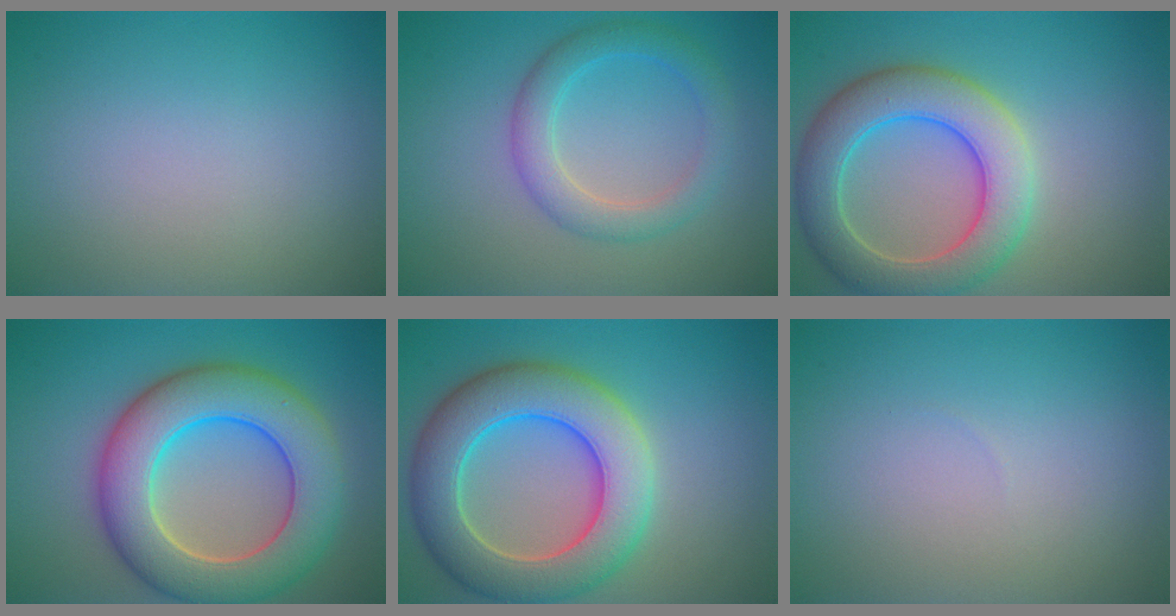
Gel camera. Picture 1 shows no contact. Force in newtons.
{"total": 3.5, "press": 3.5, "slide": 0.2}
{"total": 7.5, "press": 7.5, "slide": 0.7}
{"total": 10.2, "press": 10.1, "slide": 0.6}
{"total": 9.2, "press": 9.2, "slide": 0.6}
{"total": 0.0}